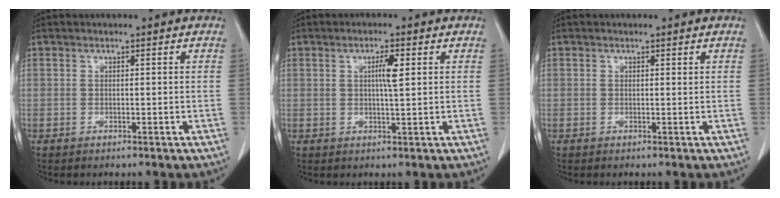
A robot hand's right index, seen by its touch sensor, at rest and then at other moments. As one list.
[{"total": 3.3, "force": [0.9, 0.2, 3.1], "torque": [-0.055, 0.000, 0.014]}, {"total": 0.0}]